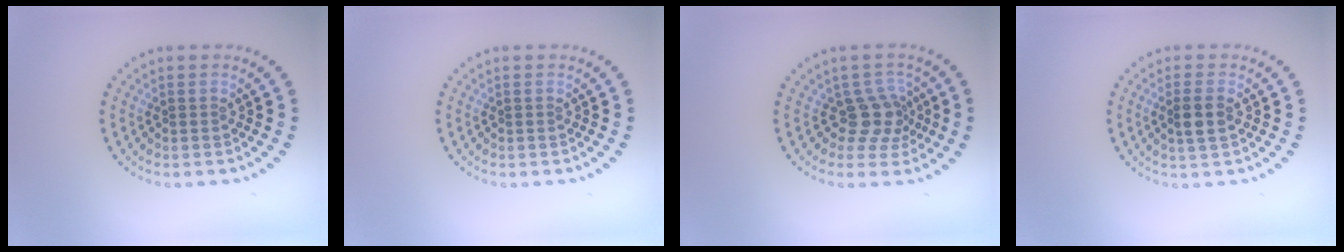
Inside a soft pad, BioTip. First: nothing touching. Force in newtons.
{"total": 0.0}
{"total": 2.9, "press": 2.2, "slide": 1.9}
{"total": 2.1, "press": 2.0, "slide": 0.6}